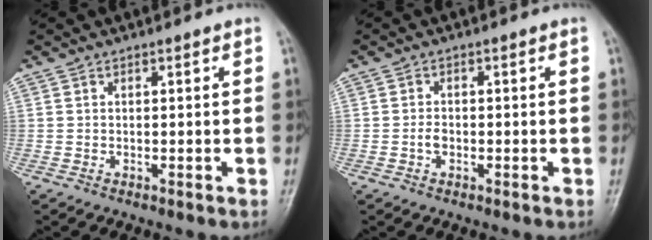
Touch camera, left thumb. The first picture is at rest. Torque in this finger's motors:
{"motor_torque": [-0.26, 0.17, 0.23, 0.16, 0.00]}